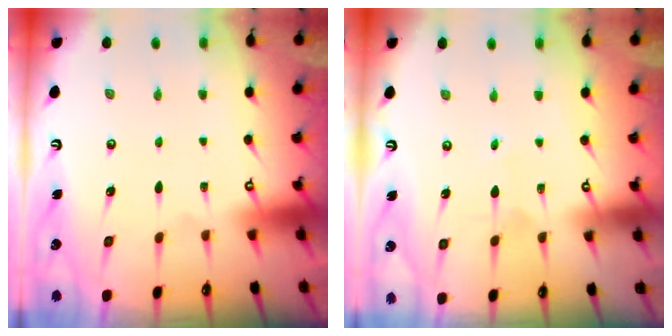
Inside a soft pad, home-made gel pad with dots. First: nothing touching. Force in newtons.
{"total": 2.1, "press": 2.1, "slide": 0.1}